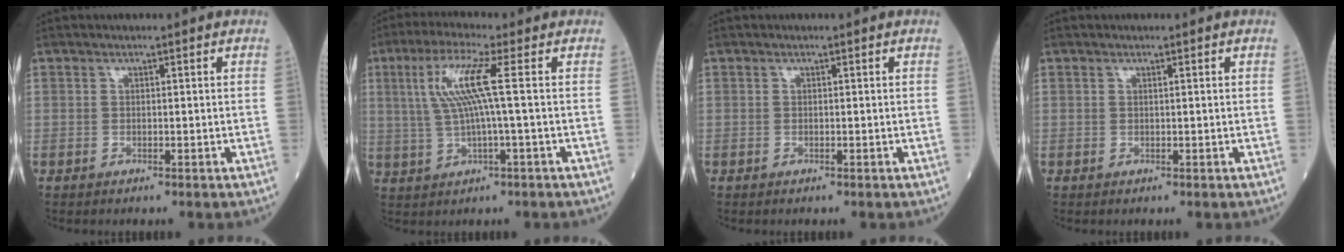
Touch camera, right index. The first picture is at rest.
{"total": 8.0, "force": [1.5, -0.6, 7.8], "torque": [-0.167, 0.014, 0.033]}
{"total": 0.0}
{"total": 0.0}